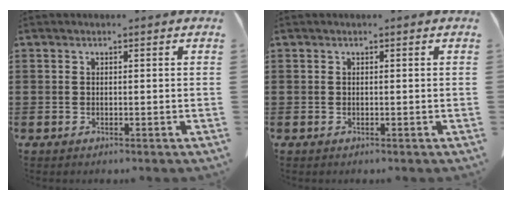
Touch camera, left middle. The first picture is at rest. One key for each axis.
{"total": 0.0}